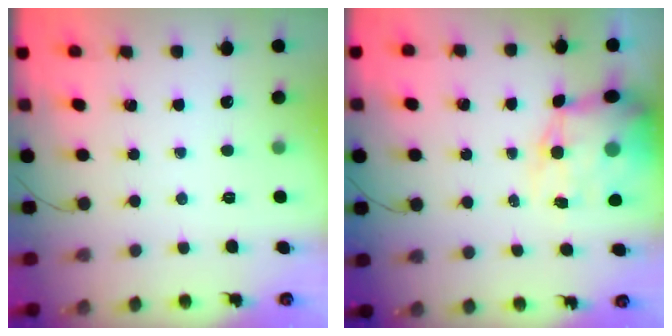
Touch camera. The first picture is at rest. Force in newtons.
{"total": 13.9, "press": 13.6, "slide": 3.2}